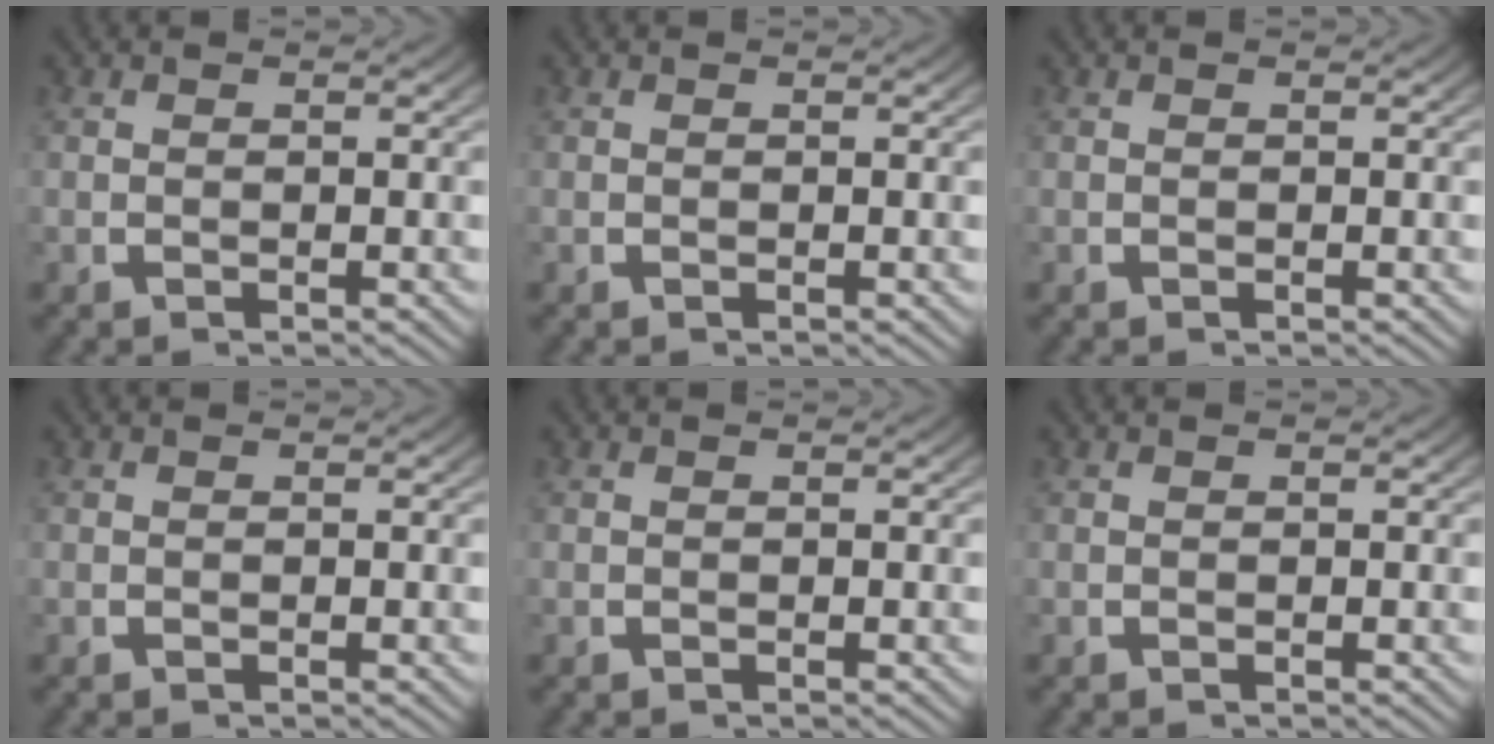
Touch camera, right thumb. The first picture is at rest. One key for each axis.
{"total": 0.0}
{"total": 0.0}
{"total": 0.0}
{"total": 0.0}
{"total": 0.0}